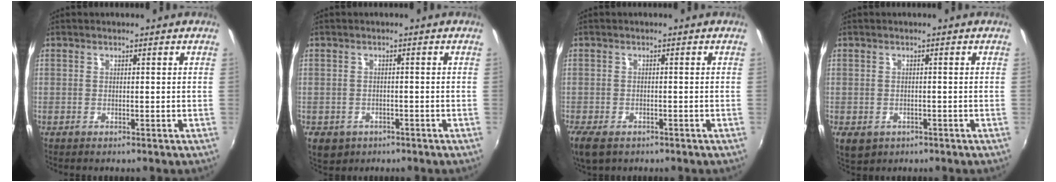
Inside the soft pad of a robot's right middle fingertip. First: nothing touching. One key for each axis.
{"total": 5.1, "fx": -2.4, "fy": 4.0, "fz": 2.1, "tx": -0.049, "ty": -0.012, "tz": -0.031}
{"total": 5.9, "fx": -3.9, "fy": 3.1, "fz": 3.3, "tx": -0.082, "ty": -0.024, "tz": -0.070}
{"total": 4.9, "fx": -2.1, "fy": 3.7, "fz": 2.5, "tx": -0.052, "ty": -0.017, "tz": -0.027}